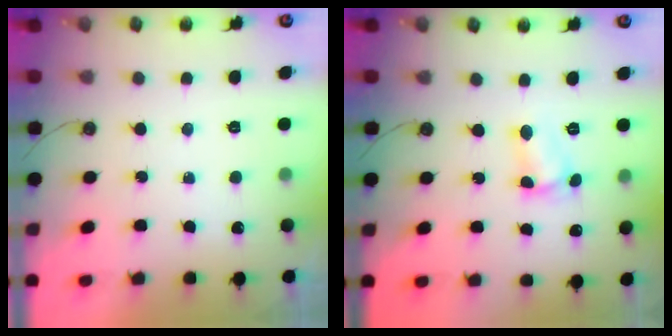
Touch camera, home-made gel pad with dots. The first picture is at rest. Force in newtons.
{"total": 3.7, "press": 3.7, "slide": 0.4}